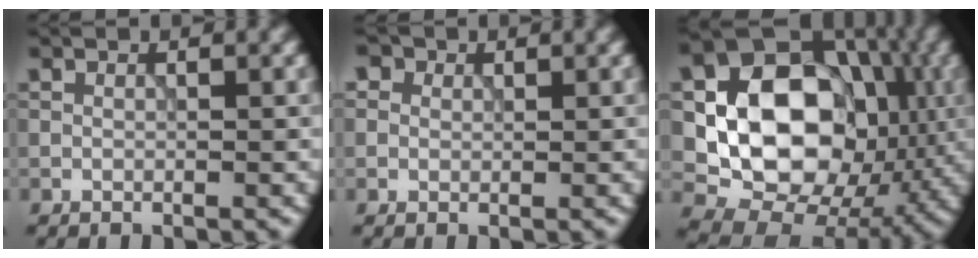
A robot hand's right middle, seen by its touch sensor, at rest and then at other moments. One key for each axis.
{"total": 2.2, "fx": 1.3, "fy": 1.6, "fz": 0.7, "tx": -0.020, "ty": -0.003, "tz": 0.022}
{"total": 14.7, "fx": 0.0, "fy": 11.4, "fz": 9.2, "tx": -0.135, "ty": -0.003, "tz": -0.002}